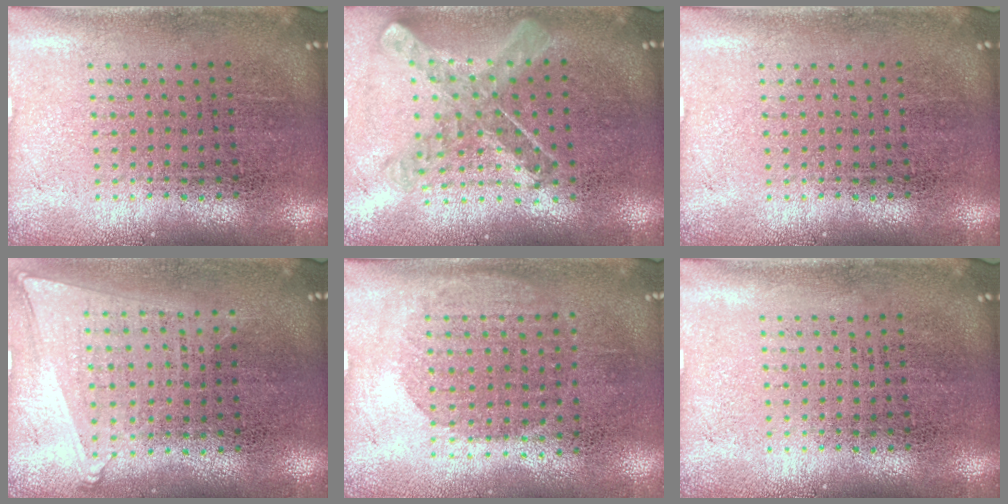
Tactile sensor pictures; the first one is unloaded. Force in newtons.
{"total": 0.8, "press": 0.8, "slide": 0.2}
{"total": 0.0}
{"total": 1.0, "press": 0.9, "slide": 0.5}
{"total": 1.0, "press": 0.9, "slide": 0.5}
{"total": 0.0}